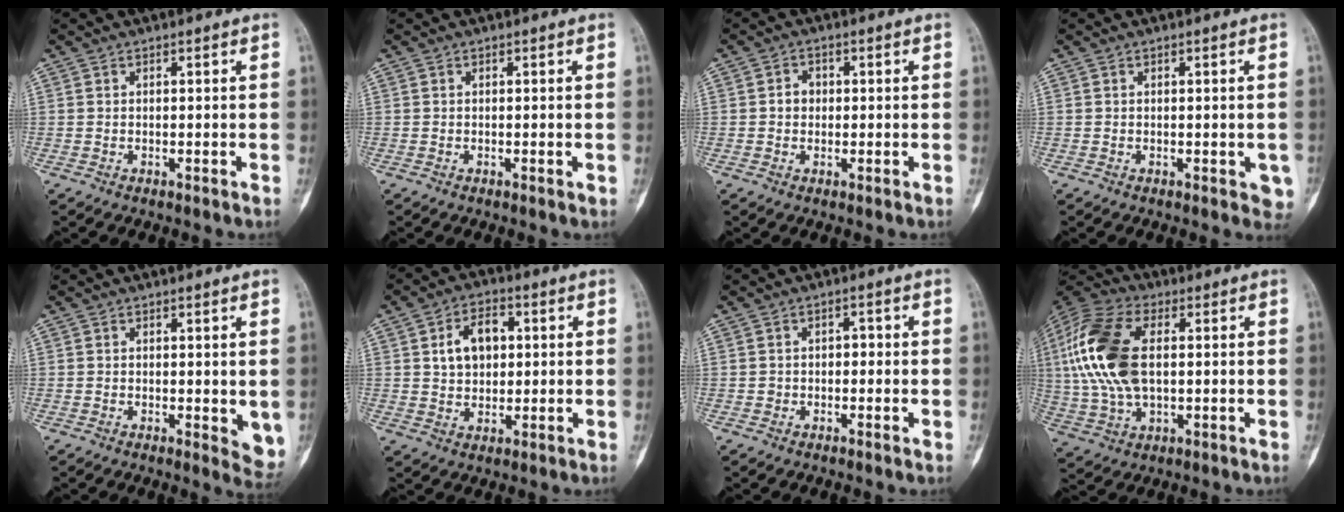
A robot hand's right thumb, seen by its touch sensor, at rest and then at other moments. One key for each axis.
{"total": 0.6, "fx": -0.1, "fy": 0.1, "fz": 0.6, "tx": -0.003, "ty": -0.002, "tz": 0.000}
{"total": 2.5, "fx": 0.0, "fy": 2.2, "fz": 1.2, "tx": -0.006, "ty": 0.007, "tz": -0.004}
{"total": 2.9, "fx": -0.5, "fy": 1.5, "fz": 2.4, "tx": -0.002, "ty": -0.002, "tz": -0.005}
{"total": 4.4, "fx": -0.1, "fy": 1.7, "fz": 4.0, "tx": -0.036, "ty": -0.012, "tz": 0.001}
{"total": 8.3, "fx": 1.8, "fy": 5.8, "fz": 5.7, "tx": -0.071, "ty": 0.004, "tz": 0.029}
{"total": 1.8, "fx": -0.2, "fy": 1.5, "fz": 0.9, "tx": 0.006, "ty": 0.008, "tz": -0.009}
{"total": 18.8, "fx": 2.4, "fy": 10.4, "fz": 15.5, "tx": -0.341, "ty": 0.009, "tz": 0.042}